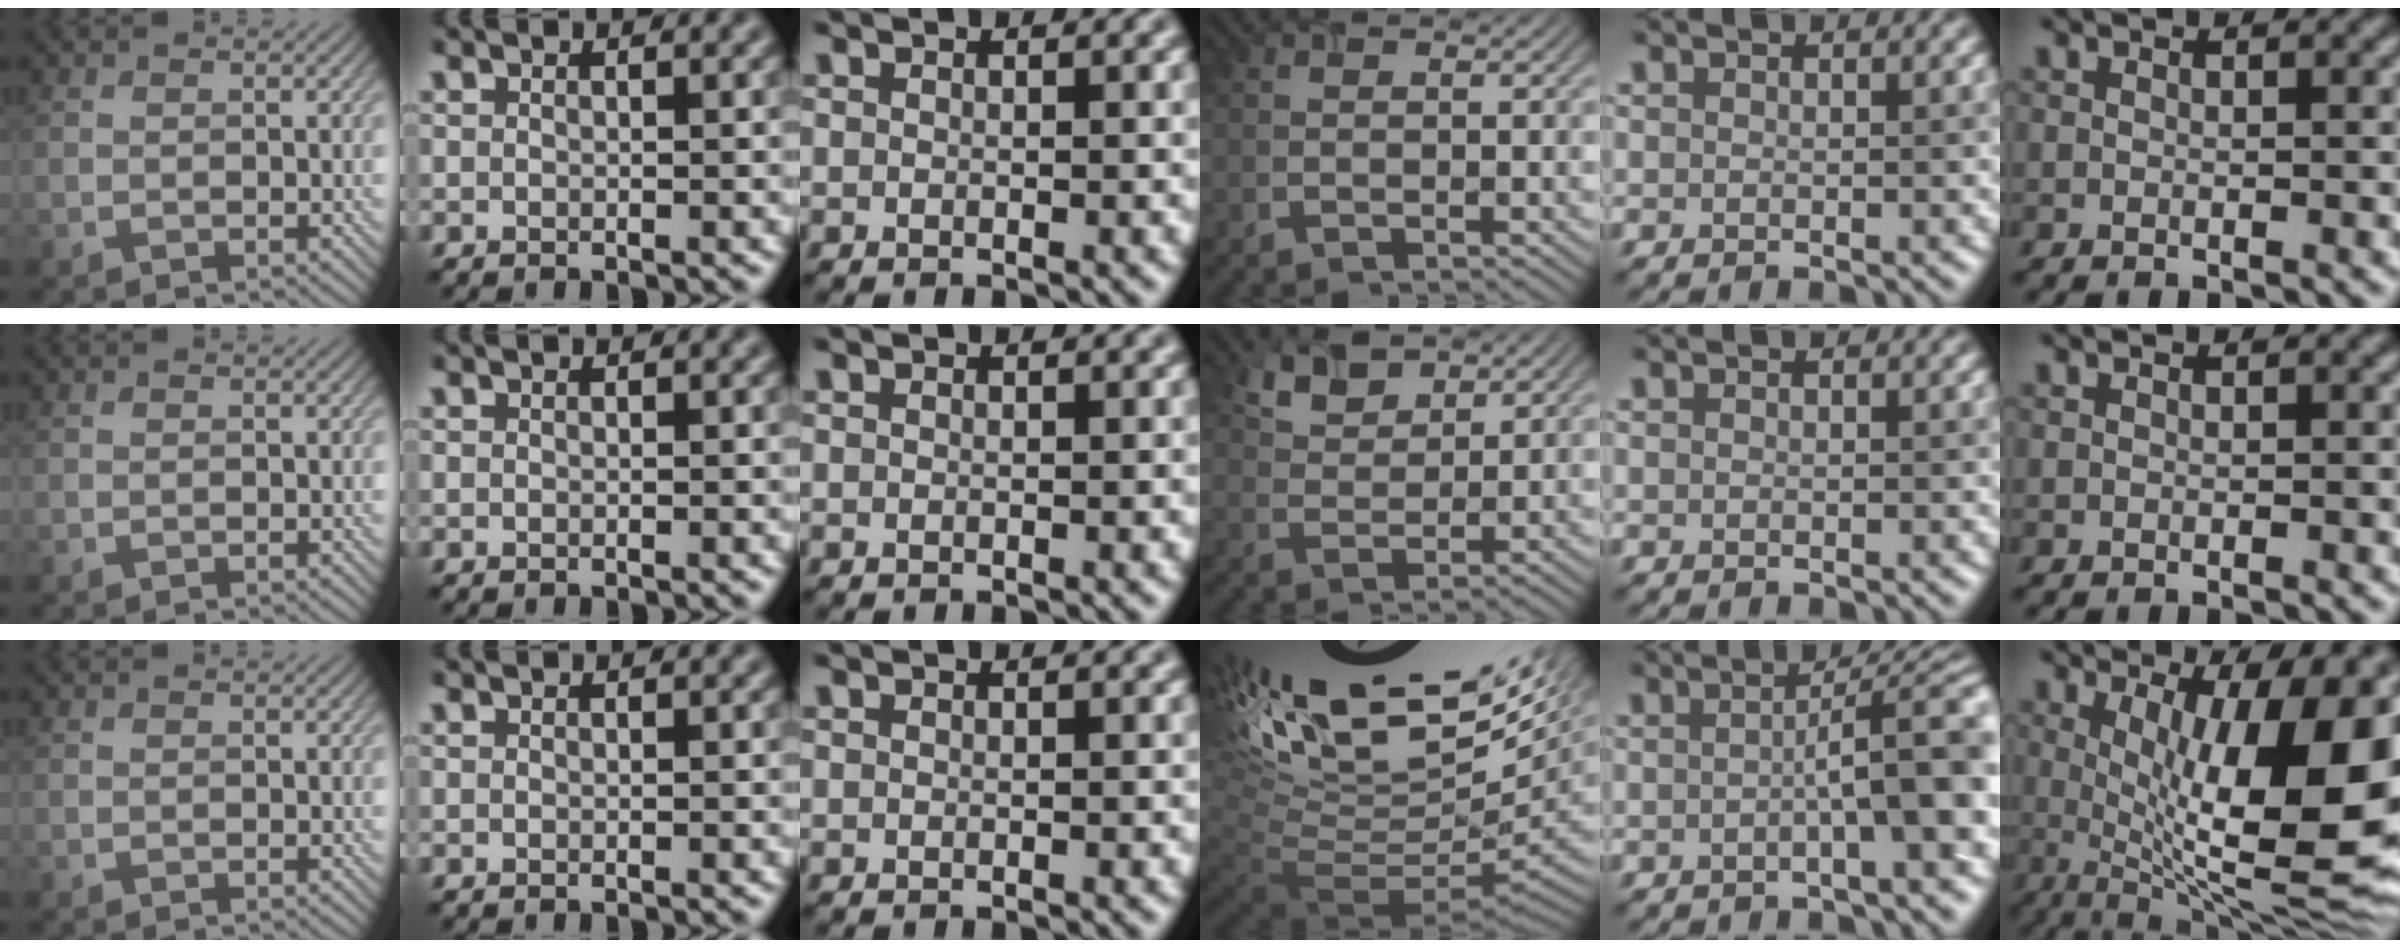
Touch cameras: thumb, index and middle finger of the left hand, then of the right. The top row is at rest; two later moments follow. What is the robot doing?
{"motion": "screw", "object": "timer"}